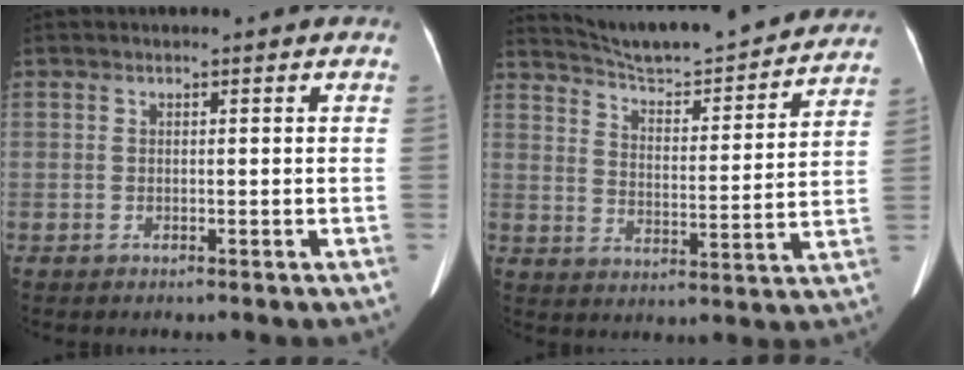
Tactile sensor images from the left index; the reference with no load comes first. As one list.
[{"total": 20.9, "force": [19.6, 1.9, 7.0], "torque": [-0.108, -0.022, 0.266]}]